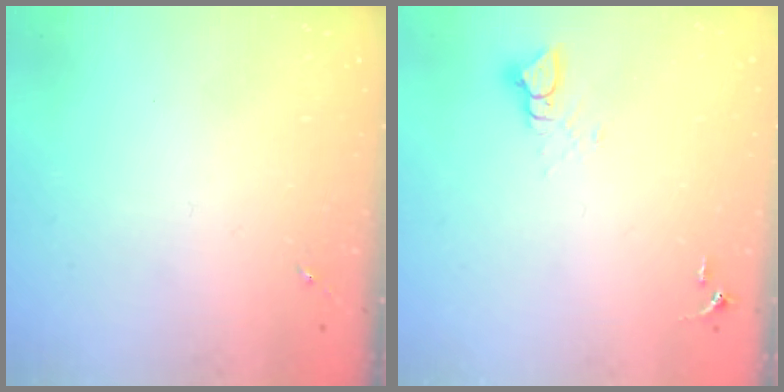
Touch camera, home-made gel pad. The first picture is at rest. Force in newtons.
{"total": 3.3, "press": 3.3, "slide": 0.3}